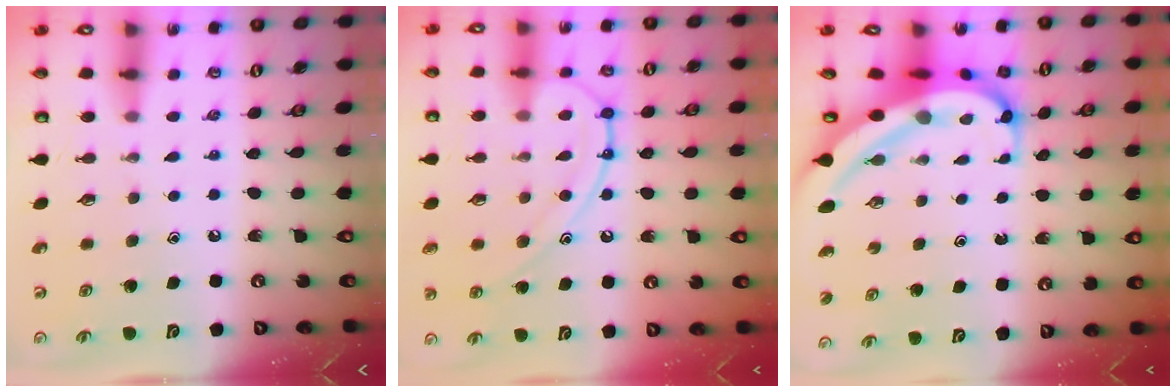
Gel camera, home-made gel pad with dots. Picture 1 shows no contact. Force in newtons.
{"total": 13.9, "press": 13.8, "slide": 1.3}
{"total": 8.9, "press": 8.9, "slide": 1.0}